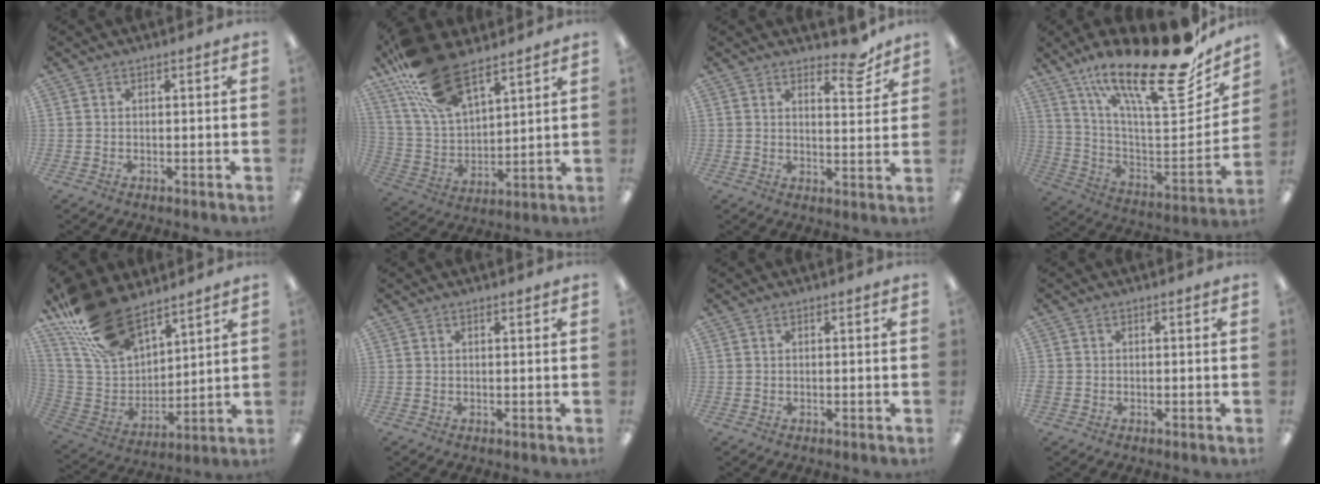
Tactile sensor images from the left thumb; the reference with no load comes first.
{"total": 19.3, "force": [13.4, 8.7, 10.8], "torque": [-0.239, -0.059, 0.245]}
{"total": 7.5, "force": [5.8, 2.7, 3.9], "torque": [-0.034, -0.041, 0.094]}
{"total": 28.5, "force": [20.2, 7.8, 18.5], "torque": [-0.265, -0.149, 0.330]}
{"total": 20.5, "force": [15.1, 10.2, 9.4], "torque": [-0.202, -0.077, 0.285]}
{"total": 0.6, "force": [0.5, 0.0, 0.4], "torque": [-0.008, 0.000, 0.009]}
{"total": 0.0}
{"total": 0.8, "force": [-0.2, 0.8, 0.2], "torque": [-0.002, 0.003, -0.005]}